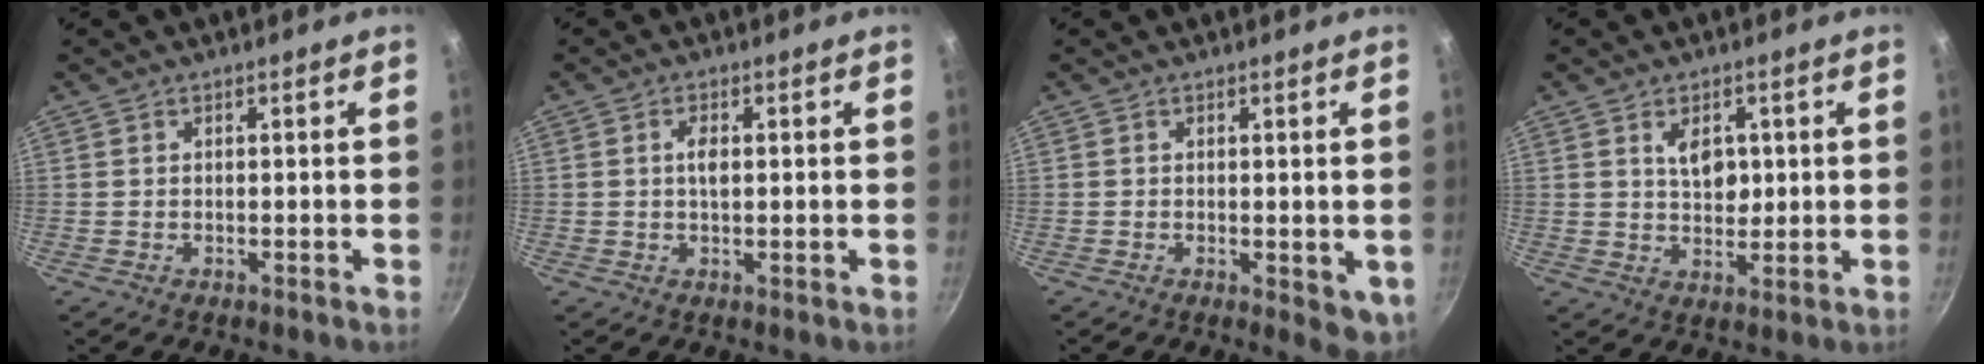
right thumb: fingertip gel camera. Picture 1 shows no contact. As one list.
[{"total": 3.2, "force": [0.8, 2.0, 2.4], "torque": [-0.028, -0.002, 0.012]}, {"total": 5.0, "force": [-0.6, 2.3, 4.4], "torque": [-0.052, -0.011, -0.005]}, {"total": 5.6, "force": [1.6, 3.6, 4.0], "torque": [-0.045, -0.013, 0.027]}]